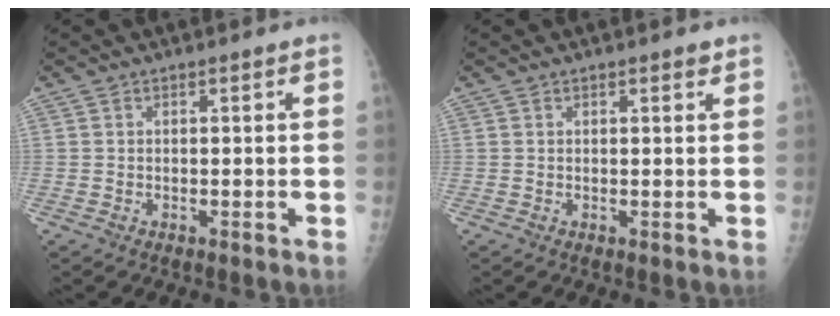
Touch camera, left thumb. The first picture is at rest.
{"total": 1.1, "force": [0.7, 0.4, 0.6], "torque": [-0.006, -0.003, 0.009]}